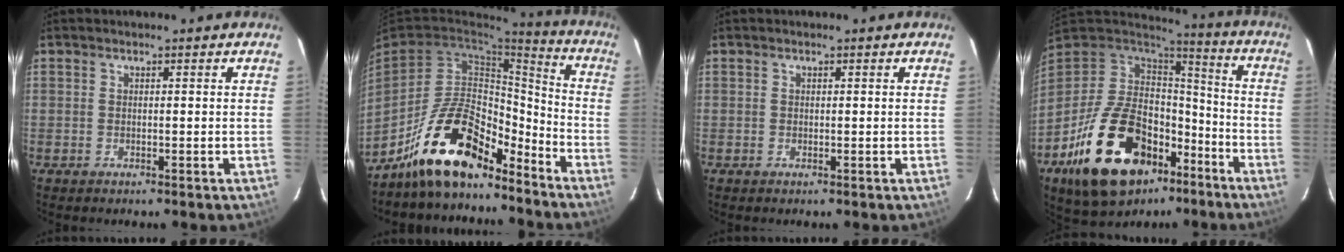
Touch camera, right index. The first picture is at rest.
{"total": 16.9, "force": [-13.0, 6.1, 8.9], "torque": [-0.175, 0.022, -0.224]}
{"total": 0.0}
{"total": 26.9, "force": [-14.0, 14.7, 17.6], "torque": [-0.340, -0.010, -0.212]}